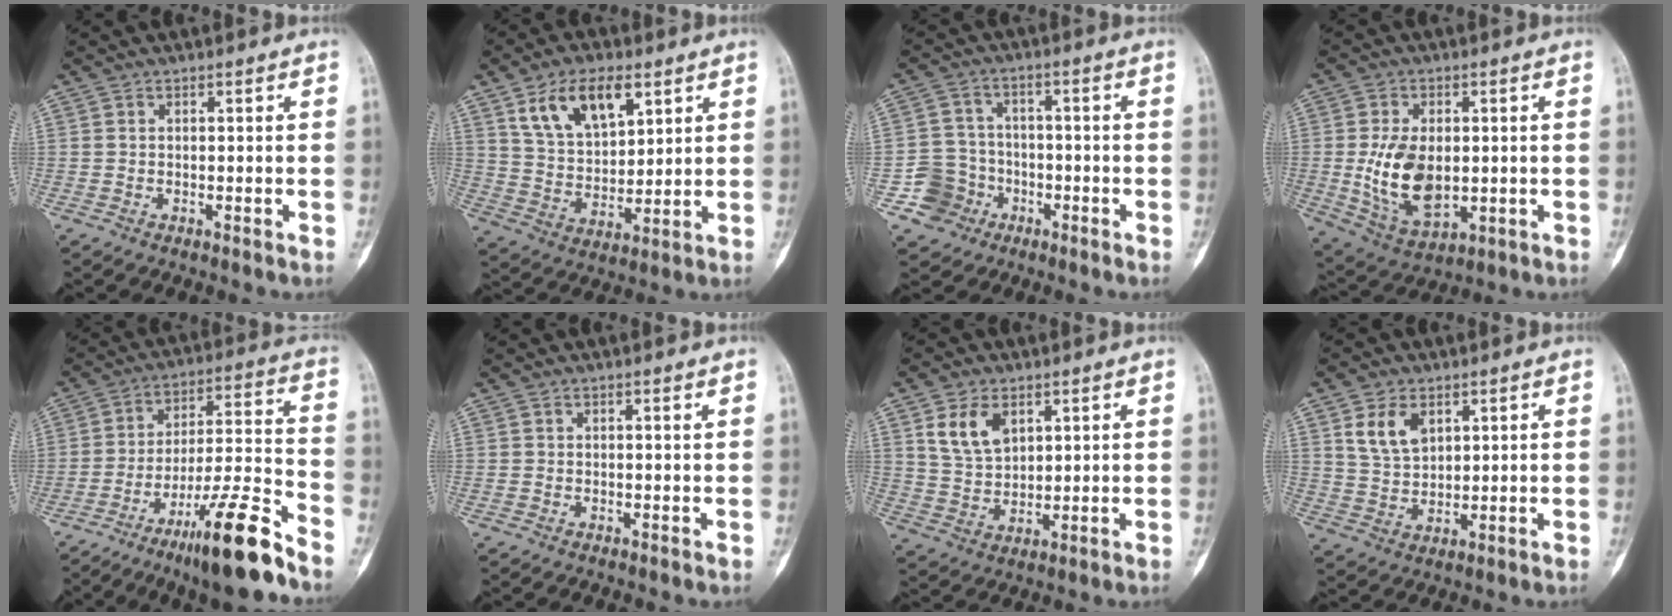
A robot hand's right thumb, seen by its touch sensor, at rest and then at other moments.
{"total": 13.1, "force": [6.8, 6.9, 8.7], "torque": [-0.130, -0.024, 0.133]}
{"total": 7.4, "force": [-3.4, 6.5, 0.5], "torque": [0.029, 0.029, -0.061]}
{"total": 12.6, "force": [-0.6, 7.6, 10.1], "torque": [-0.175, -0.009, 0.006]}
{"total": 16.8, "force": [-11.7, 1.6, 12.0], "torque": [-0.200, 0.077, -0.192]}
{"total": 0.0}
{"total": 8.0, "force": [3.6, 5.2, 4.9], "torque": [-0.075, -0.018, 0.077]}
{"total": 7.2, "force": [3.3, 4.6, 4.4], "torque": [-0.066, -0.016, 0.069]}